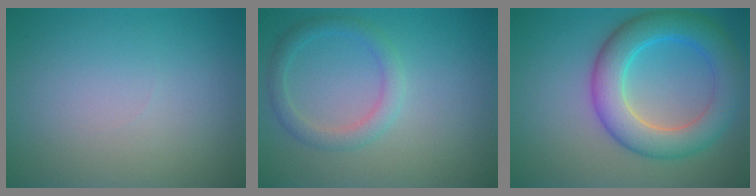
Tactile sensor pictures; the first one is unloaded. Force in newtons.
{"total": 2.3, "press": 2.3, "slide": 0.1}
{"total": 6.9, "press": 6.9, "slide": 0.3}